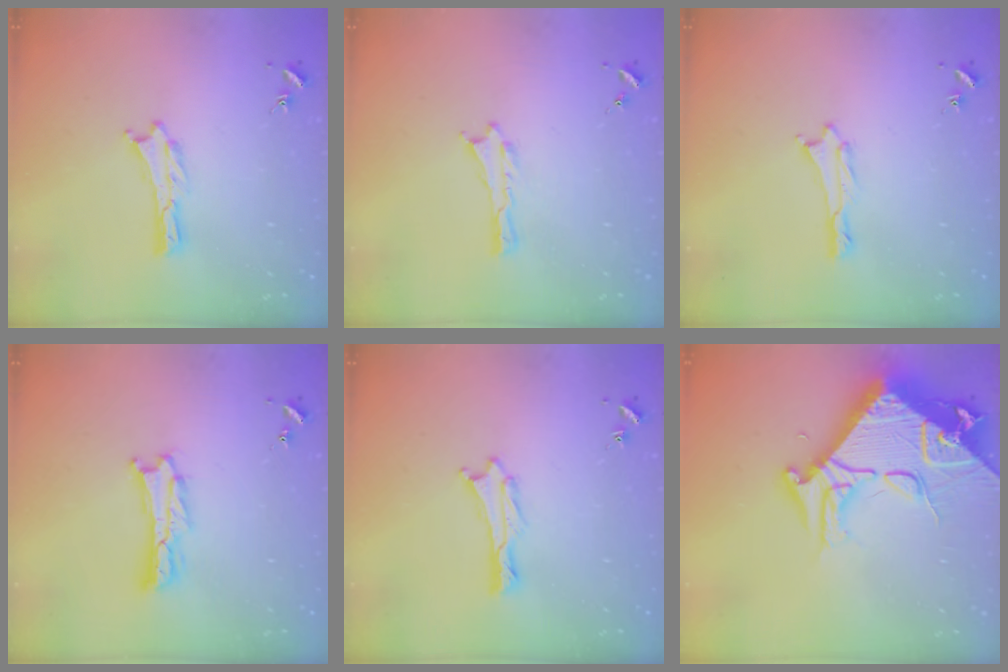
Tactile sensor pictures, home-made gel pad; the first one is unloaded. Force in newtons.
{"total": 0.0}
{"total": 0.6, "press": 0.6, "slide": 0.1}
{"total": 1.8, "press": 1.8, "slide": 0.2}
{"total": 0.8, "press": 0.7, "slide": 0.1}
{"total": 14.8, "press": 14.7, "slide": 1.5}